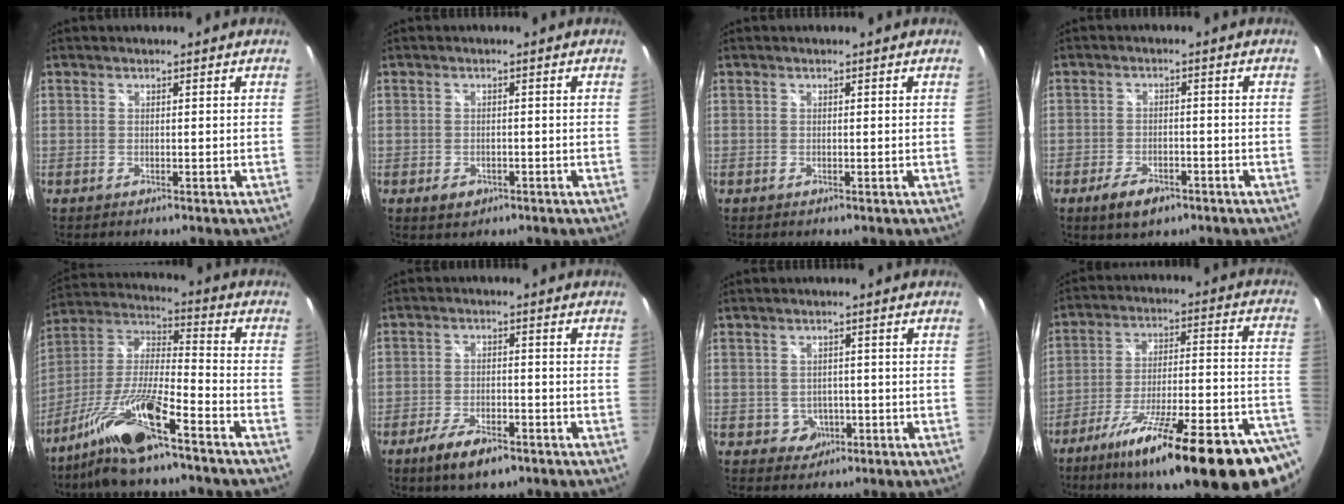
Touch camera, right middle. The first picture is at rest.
{"total": 2.9, "force": [-1.3, 2.2, 1.3], "torque": [-0.025, -0.005, -0.015]}
{"total": 0.0}
{"total": 6.0, "force": [-3.8, 3.0, 3.6], "torque": [-0.082, -0.009, -0.060]}
{"total": 15.6, "force": [-10.6, 2.2, 11.2], "torque": [-0.225, -0.005, -0.204]}
{"total": 8.2, "force": [-5.5, 3.2, 5.2], "torque": [-0.120, -0.016, -0.092]}
{"total": 3.5, "force": [-1.0, 3.3, 0.7], "torque": [-0.021, 0.006, -0.006]}
{"total": 27.8, "force": [-18.3, 3.9, 20.6], "torque": [-0.284, -0.056, -0.267]}